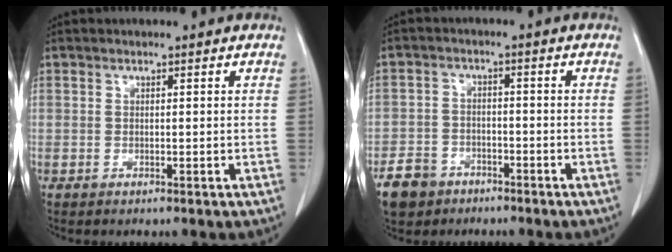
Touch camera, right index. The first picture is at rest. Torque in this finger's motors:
{"motor_torque": [-0.76, -0.53, -0.46, -0.14]}